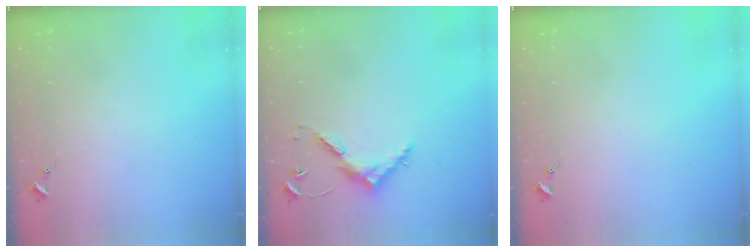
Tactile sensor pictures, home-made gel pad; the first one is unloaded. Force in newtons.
{"total": 6.8, "press": 6.8, "slide": 0.5}
{"total": 0.0}